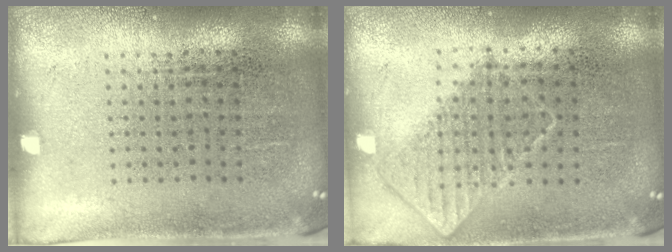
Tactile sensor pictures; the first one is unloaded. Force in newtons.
{"total": 0.8, "press": 0.8, "slide": 0.2}